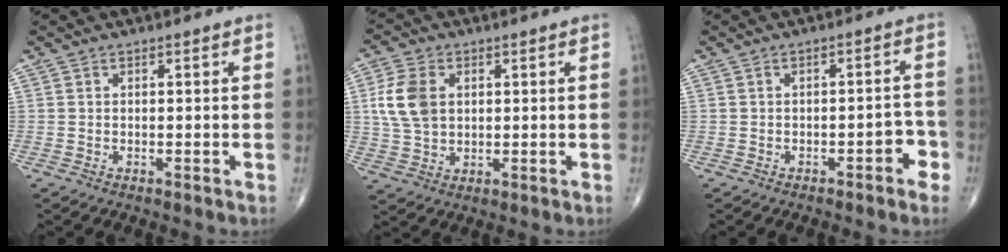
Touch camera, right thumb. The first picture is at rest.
{"total": 8.7, "force": [1.8, 6.0, 6.1], "torque": [-0.121, -0.001, 0.038]}
{"total": 4.0, "force": [-2.0, 1.7, 3.0], "torque": [-0.021, 0.023, -0.025]}